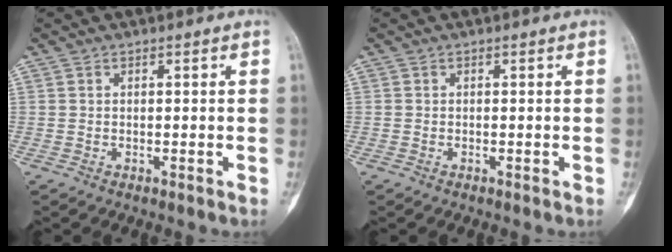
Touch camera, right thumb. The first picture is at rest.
{"total": 0.0}